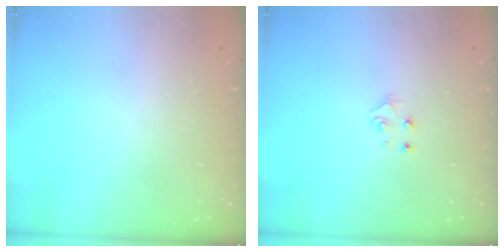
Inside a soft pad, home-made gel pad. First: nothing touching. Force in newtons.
{"total": 4.8, "press": 4.8, "slide": 0.5}